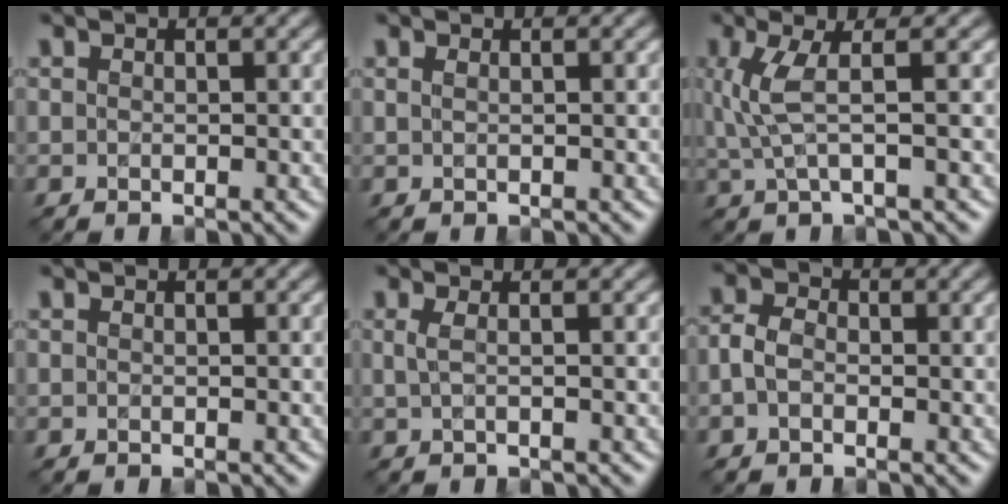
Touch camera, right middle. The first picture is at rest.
{"total": 1.0, "force": [0.5, 0.5, 0.7], "torque": [-0.005, -0.004, -0.001]}
{"total": 3.6, "force": [0.7, 0.8, 3.4], "torque": [-0.079, 0.001, 0.019]}
{"total": 0.0}
{"total": 1.4, "force": [0.2, 0.5, 1.3], "torque": [-0.023, 0.001, -0.001]}
{"total": 2.2, "force": [-0.5, 1.6, 1.4], "torque": [-0.030, 0.004, -0.017]}